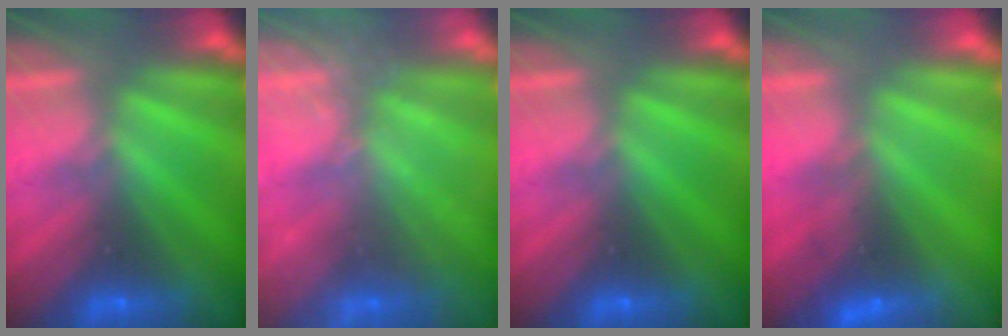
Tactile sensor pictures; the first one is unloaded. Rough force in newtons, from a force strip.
{"total": 2.4}
{"total": 0.0}
{"total": 2.3}